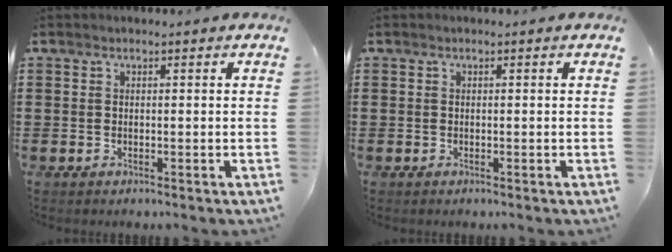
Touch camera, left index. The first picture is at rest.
{"total": 0.0}